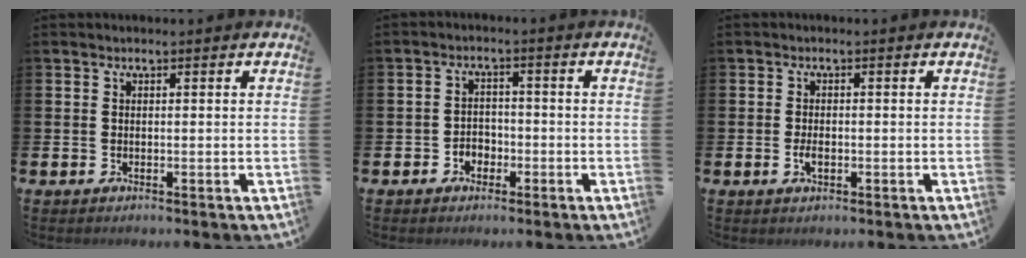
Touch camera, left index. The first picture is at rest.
{"total": 2.5, "force": [-1.5, 1.9, 0.7], "torque": [-0.024, 0.010, -0.033]}
{"total": 1.8, "force": [-0.5, 0.9, 1.5], "torque": [-0.034, 0.004, -0.008]}